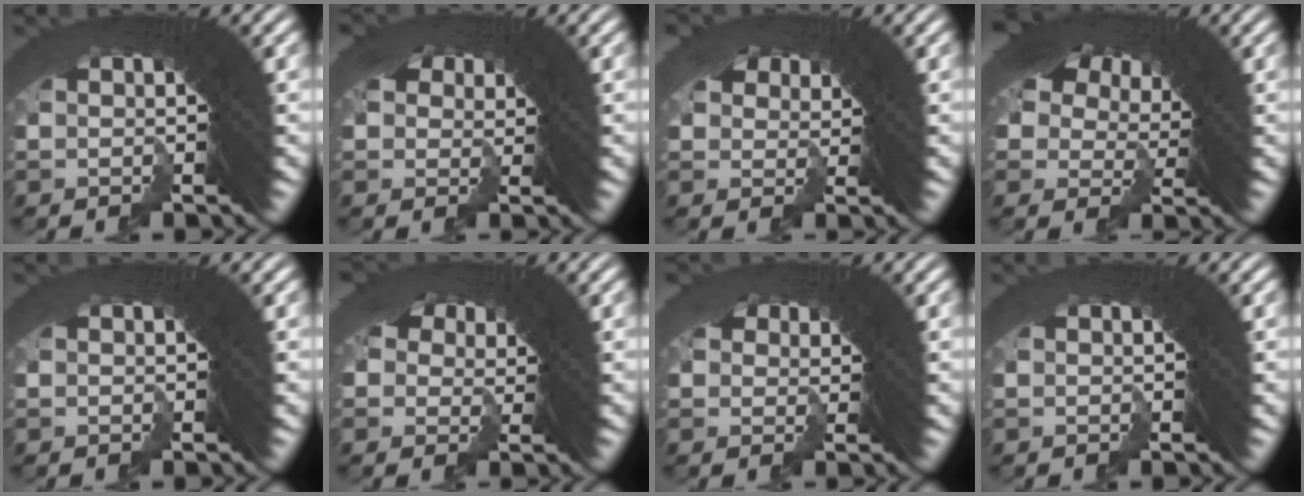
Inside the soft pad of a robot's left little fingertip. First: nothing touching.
{"total": 4.2, "force": [-0.2, 4.0, 1.0], "torque": [-0.016, -0.021, 0.003]}
{"total": 2.6, "force": [0.9, 2.3, 0.6], "torque": [-0.001, -0.013, 0.020]}
{"total": 7.3, "force": [1.1, 6.2, 3.6], "torque": [-0.080, -0.014, 0.022]}
{"total": 0.0}
{"total": 5.4, "force": [-0.3, 5.1, 1.7], "torque": [-0.035, -0.021, 0.001]}
{"total": 2.6, "force": [-0.2, 2.6, 0.0], "torque": [-0.002, -0.022, 0.004]}
{"total": 0.0}